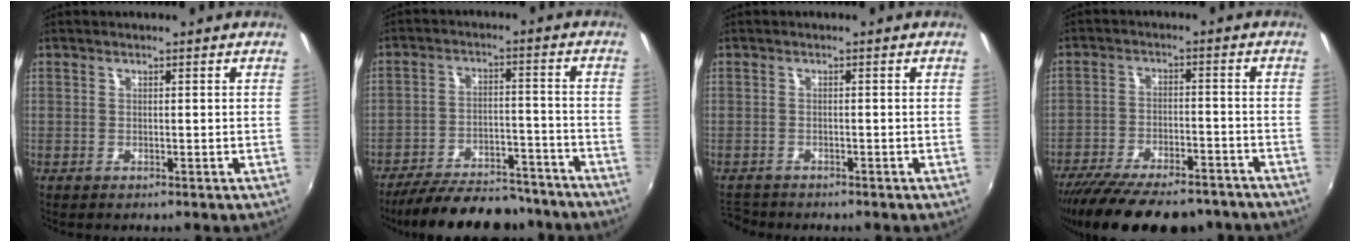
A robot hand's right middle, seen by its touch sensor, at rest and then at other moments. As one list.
[{"total": 19.7, "force": [-17.1, 5.9, 7.8], "torque": [-0.153, 0.004, -0.231]}, {"total": 3.9, "force": [-3.6, 1.1, 0.9], "torque": [-0.035, -0.013, -0.064]}, {"total": 19.9, "force": [-16.4, 6.1, 9.6], "torque": [-0.190, -0.031, -0.236]}]